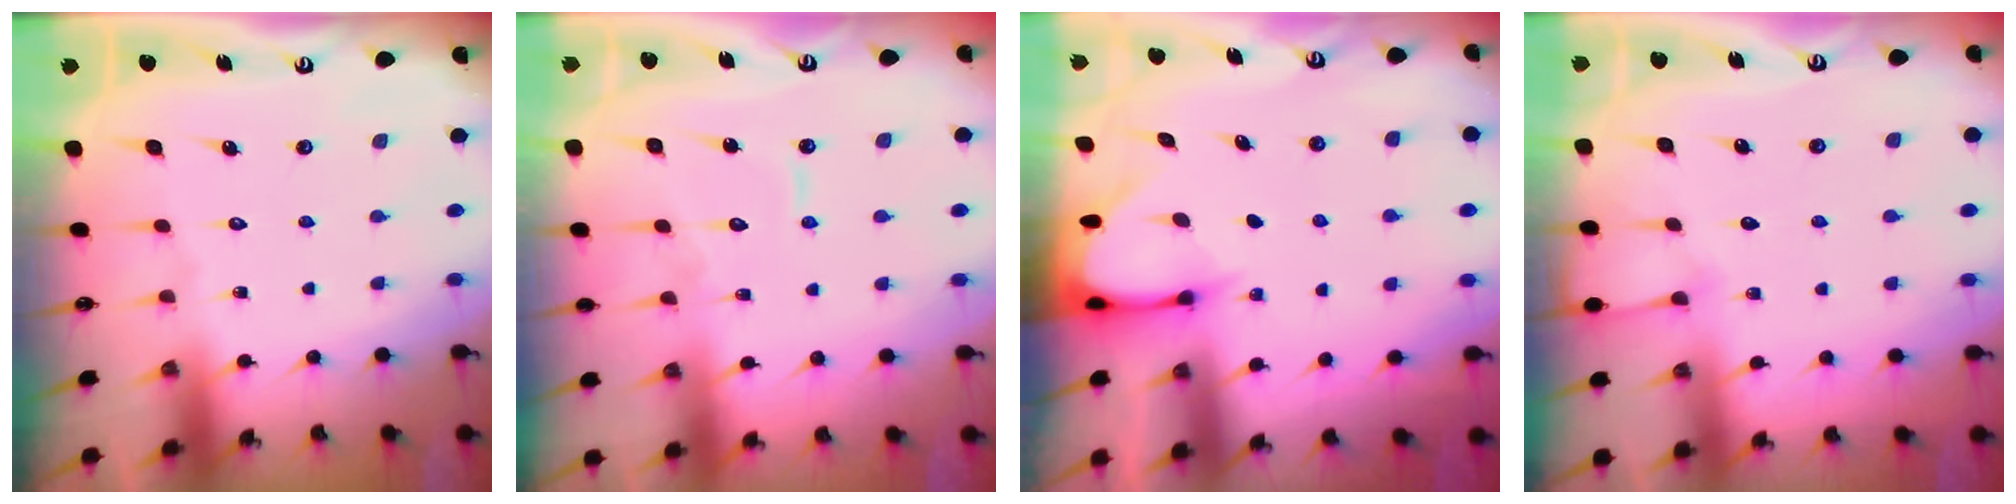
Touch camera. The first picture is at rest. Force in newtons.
{"total": 6.6, "press": 6.5, "slide": 0.6}
{"total": 3.5, "press": 3.5, "slide": 0.3}
{"total": 5.7, "press": 5.6, "slide": 0.7}